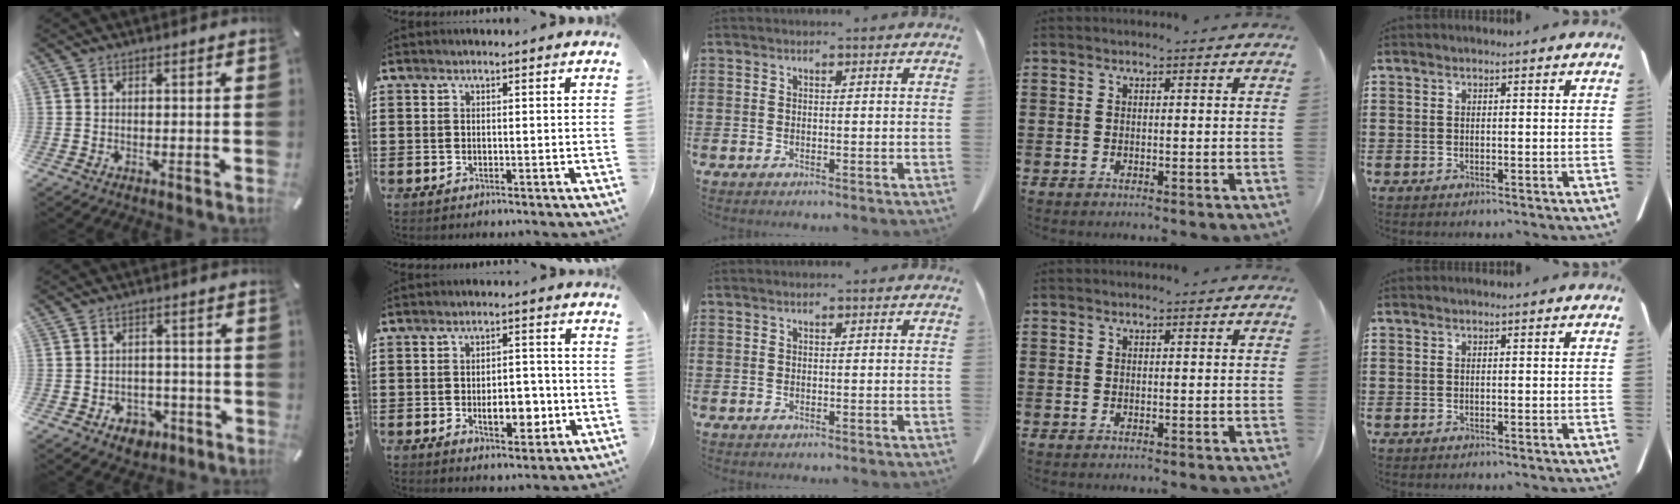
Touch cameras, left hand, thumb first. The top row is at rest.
{"thumb": {"total": 4.9, "force": [-2.6, 3.9, 1.6], "torque": [-0.024, 0.009, -0.047]}, "index": {"total": 6.7, "force": [-1.8, 3.4, 5.4], "torque": [-0.078, 0.005, -0.033]}}